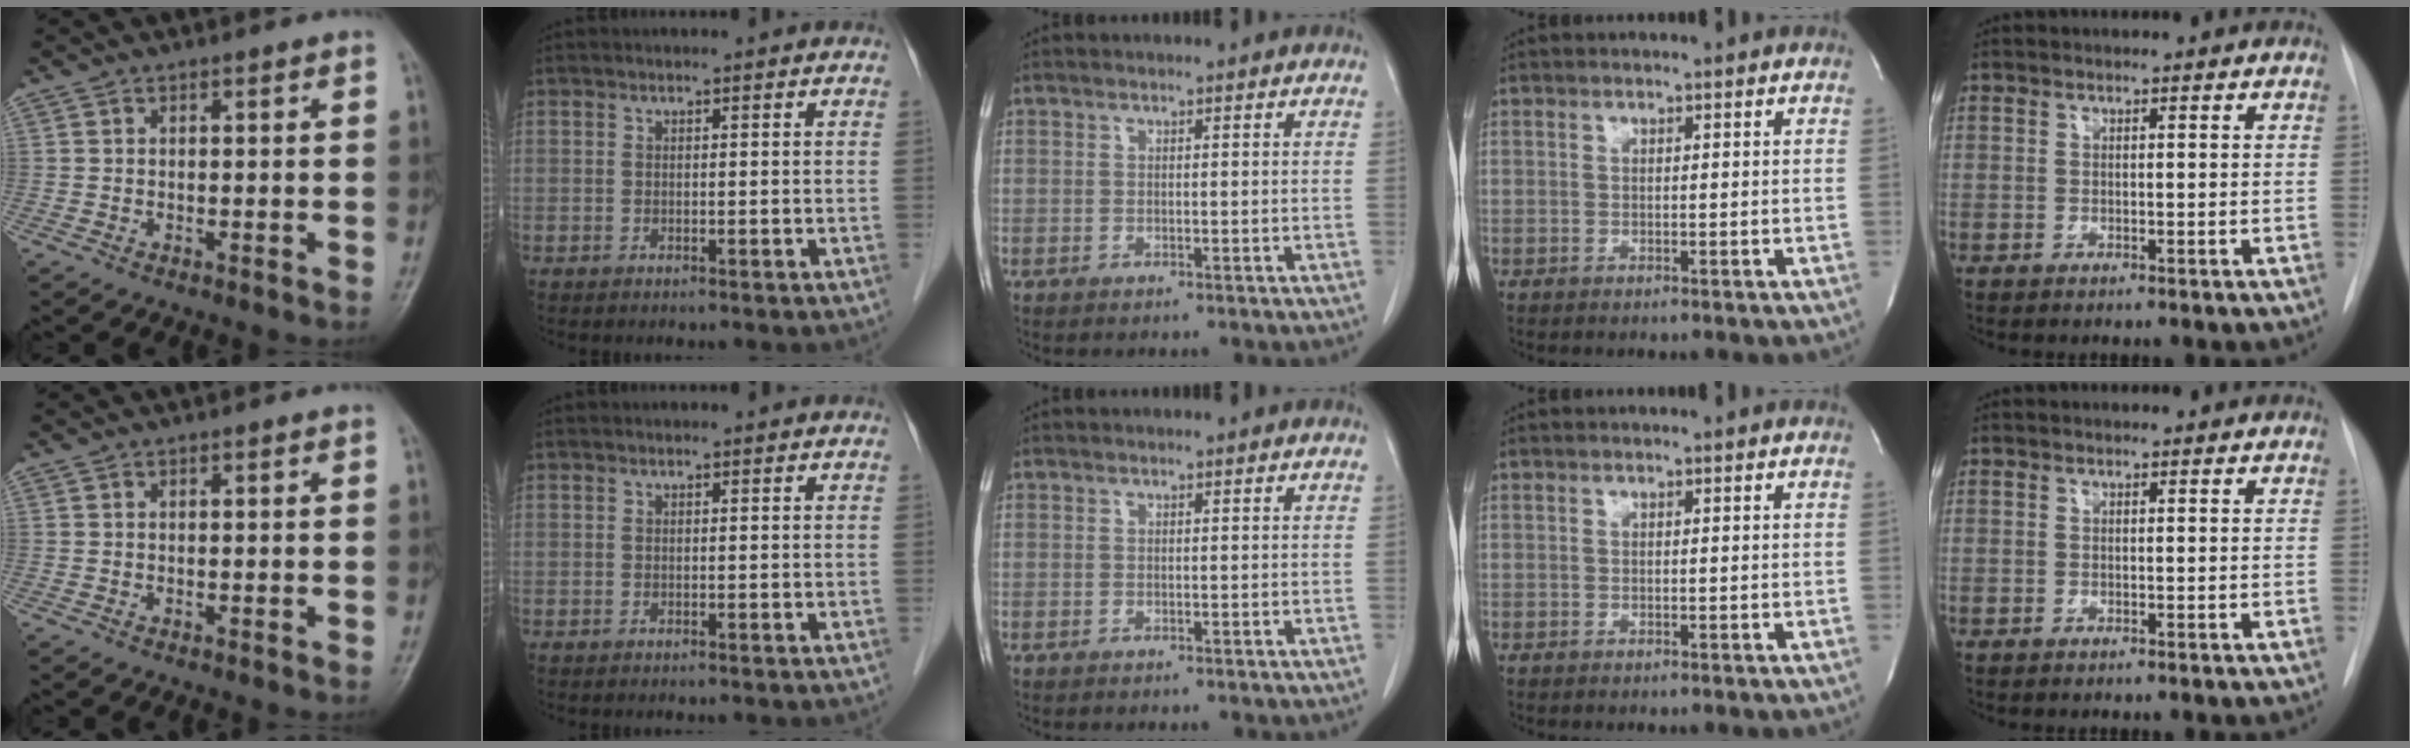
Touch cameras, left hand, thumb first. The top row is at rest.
{}